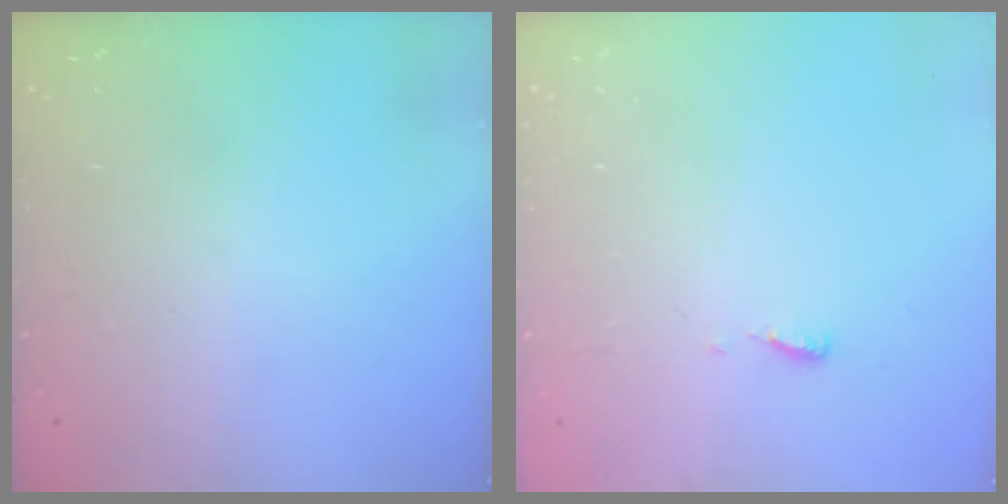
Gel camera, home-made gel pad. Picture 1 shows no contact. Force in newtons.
{"total": 3.7, "press": 3.7, "slide": 0.4}